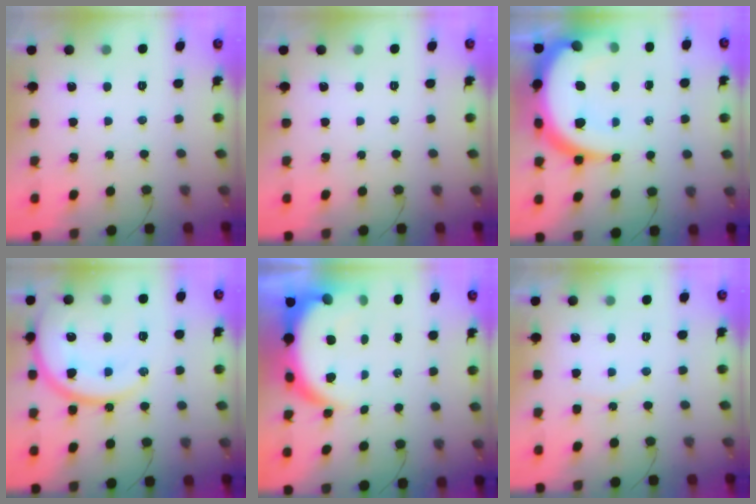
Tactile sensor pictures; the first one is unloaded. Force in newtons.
{"total": 0.0}
{"total": 19.4, "press": 19.3, "slide": 1.8}
{"total": 19.4, "press": 19.3, "slide": 1.8}
{"total": 10.2, "press": 10.1, "slide": 1.2}
{"total": 3.9, "press": 3.7, "slide": 1.4}